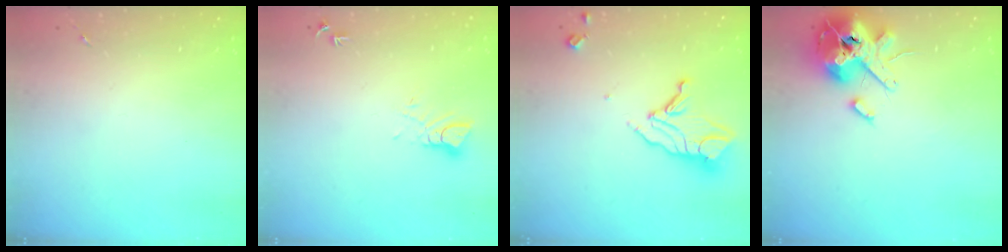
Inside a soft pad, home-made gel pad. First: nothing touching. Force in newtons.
{"total": 3.8, "press": 3.8, "slide": 0.2}
{"total": 12.2, "press": 12.1, "slide": 1.2}
{"total": 15.4, "press": 15.2, "slide": 2.6}